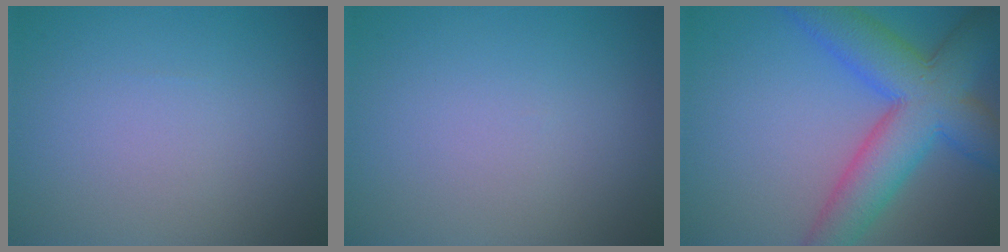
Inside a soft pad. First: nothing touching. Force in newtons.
{"total": 0.0}
{"total": 9.5, "press": 9.5, "slide": 0.3}